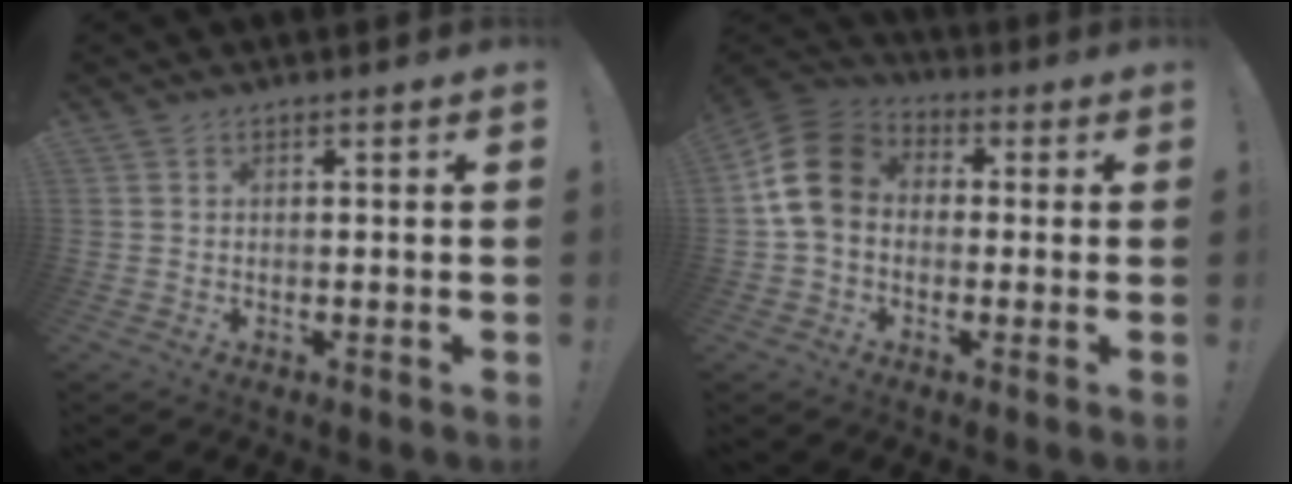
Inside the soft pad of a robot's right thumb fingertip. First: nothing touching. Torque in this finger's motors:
{"motor_torque": [0.81, 1.40, 0.49, 0.36, 0.39]}